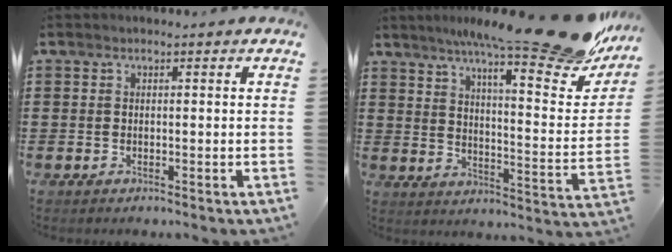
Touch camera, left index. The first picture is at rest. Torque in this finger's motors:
{"motor_torque": [1.29, -0.85, 0.62, 0.09]}